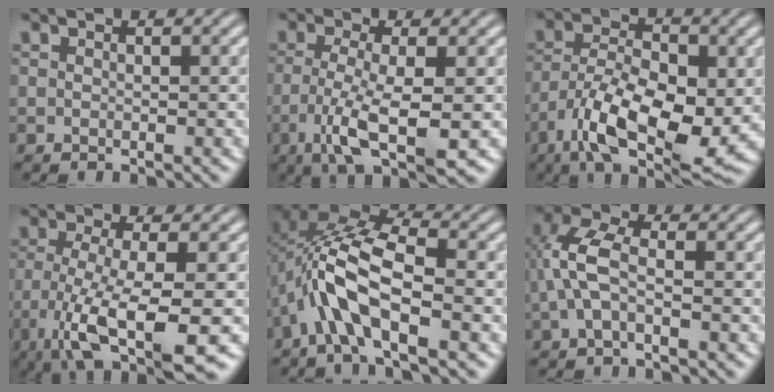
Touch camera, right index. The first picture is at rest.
{"total": 7.0, "force": [-2.0, 1.9, 6.4], "torque": [-0.114, -0.036, -0.015]}
{"total": 10.7, "force": [-3.2, 5.9, 8.3], "torque": [-0.150, -0.061, -0.033]}
{"total": 9.6, "force": [-4.9, 3.5, 7.5], "torque": [-0.155, -0.058, -0.050]}
{"total": 8.8, "force": [0.2, 5.5, 6.8], "torque": [-0.139, -0.011, -0.002]}
{"total": 3.7, "force": [0.2, 1.5, 3.4], "torque": [-0.082, -0.006, 0.007]}